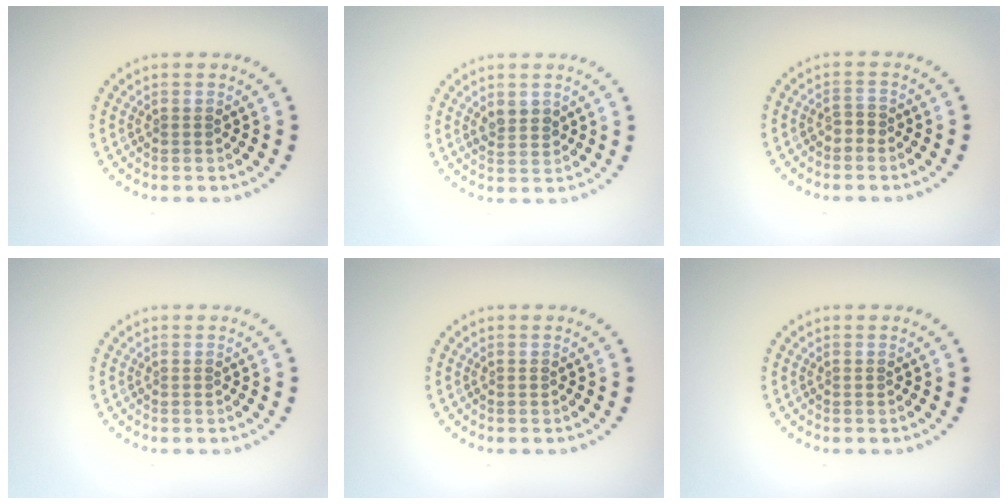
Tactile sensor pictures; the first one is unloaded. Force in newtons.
{"total": 1.9, "press": 1.8, "slide": 0.6}
{"total": 1.0, "press": 0.8, "slide": 0.6}
{"total": 0.0}
{"total": 0.0}
{"total": 0.0}